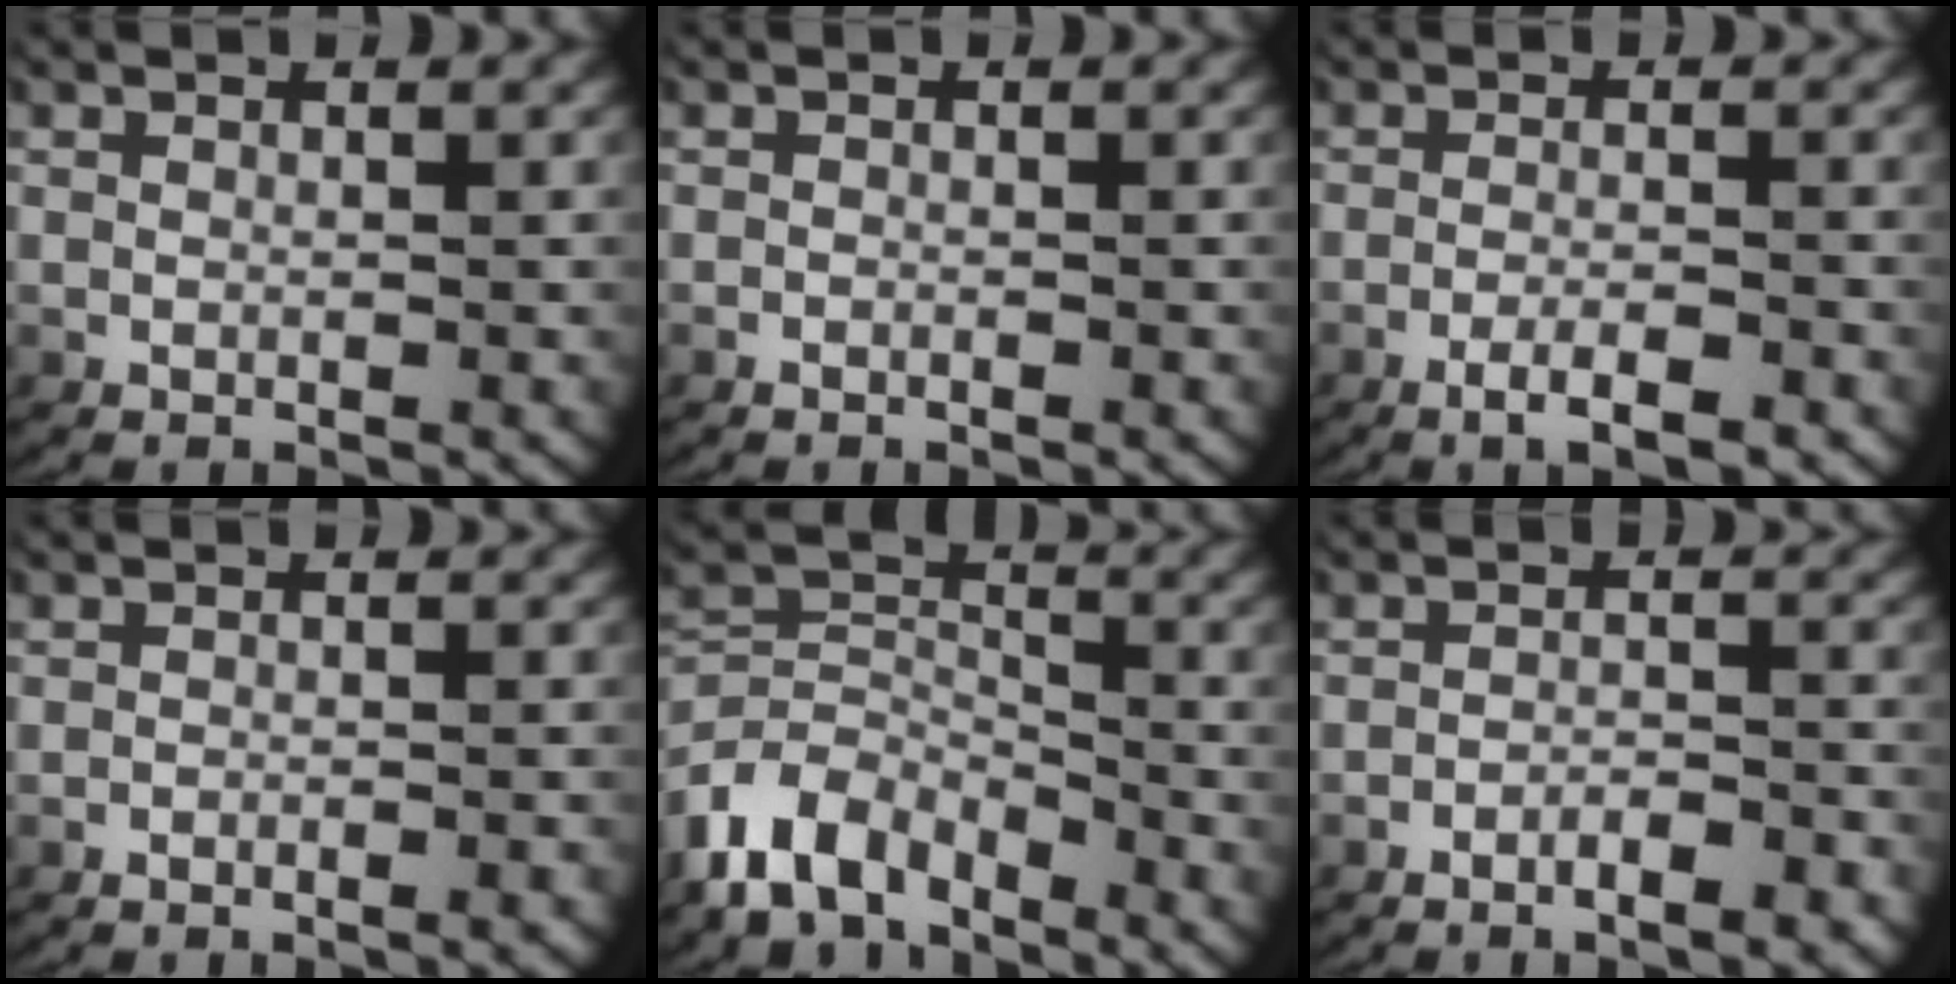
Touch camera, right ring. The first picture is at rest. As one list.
[{"total": 0.5, "force": [-0.5, -0.1, 0.1], "torque": [-0.008, -0.007, -0.007]}, {"total": 3.5, "force": [-2.3, 0.8, 2.5], "torque": [-0.048, -0.007, -0.037]}, {"total": 1.1, "force": [-1.0, 0.1, 0.5], "torque": [-0.009, -0.002, -0.019]}, {"total": 7.5, "force": [-4.4, 5.3, 3.0], "torque": [-0.060, -0.030, -0.074]}, {"total": 2.8, "force": [-2.4, 0.8, 1.2], "torque": [-0.015, -0.002, -0.046]}]